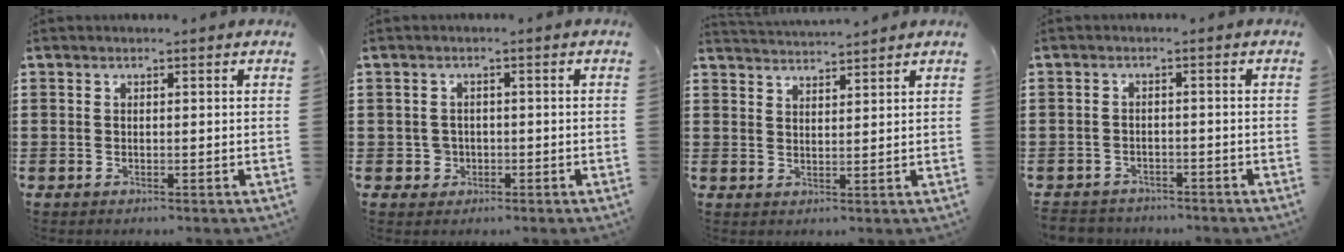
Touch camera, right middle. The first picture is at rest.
{"total": 1.8, "force": [-0.5, 1.7, 0.3], "torque": [-0.013, 0.003, -0.014]}
{"total": 2.8, "force": [2.7, -0.2, -0.3], "torque": [-0.002, -0.009, 0.052]}
{"total": 2.3, "force": [-2.2, 0.6, -0.3], "torque": [-0.002, 0.001, -0.052]}